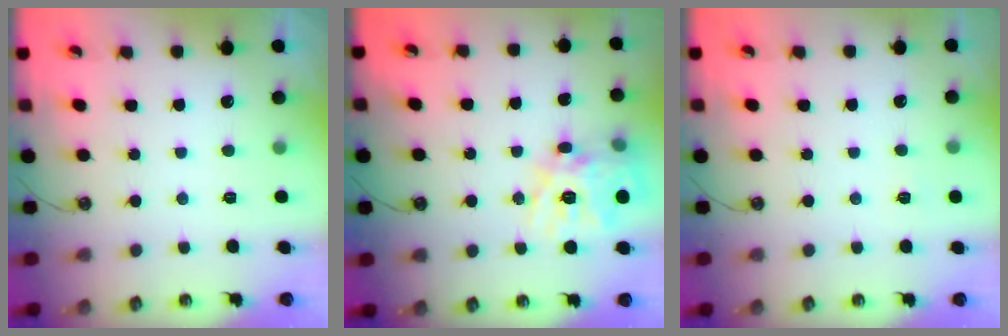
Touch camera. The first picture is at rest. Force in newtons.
{"total": 17.9, "press": 17.8, "slide": 2.3}
{"total": 2.6, "press": 2.6, "slide": 0.3}